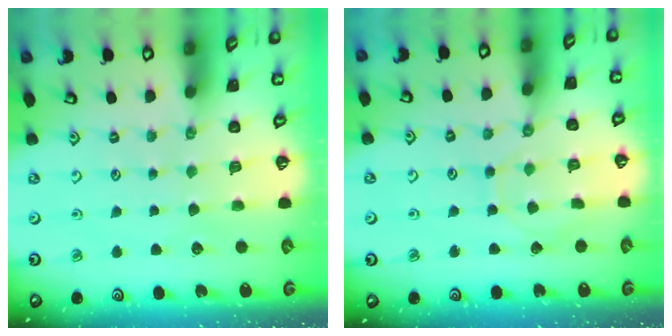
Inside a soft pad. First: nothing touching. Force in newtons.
{"total": 7.0, "press": 7.0, "slide": 0.8}